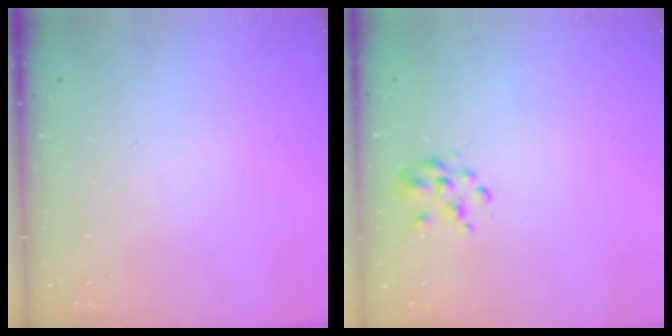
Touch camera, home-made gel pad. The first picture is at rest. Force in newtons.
{"total": 3.4, "press": 3.2, "slide": 1.1}